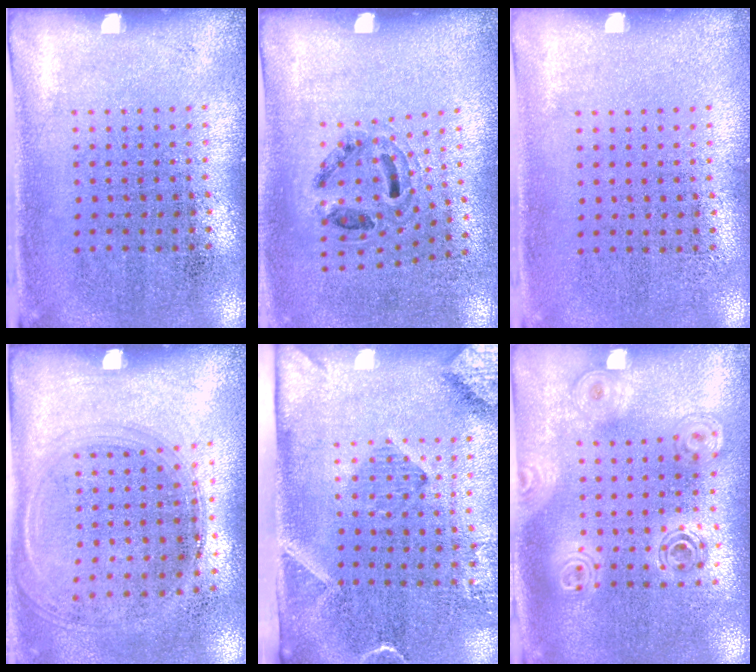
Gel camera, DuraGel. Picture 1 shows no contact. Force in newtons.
{"total": 1.0, "press": 0.8, "slide": 0.6}
{"total": 0.0}
{"total": 1.4, "press": 1.2, "slide": 0.6}
{"total": 2.9, "press": 2.1, "slide": 2.0}
{"total": 1.7, "press": 1.5, "slide": 0.8}